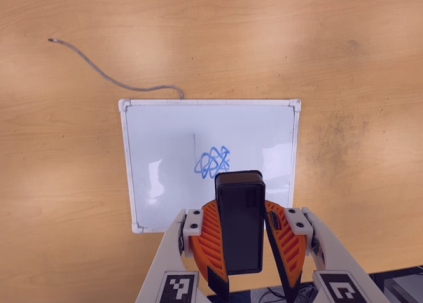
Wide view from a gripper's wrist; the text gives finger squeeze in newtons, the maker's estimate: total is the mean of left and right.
{"total": 7.2, "left": 7.7, "right": 6.8}